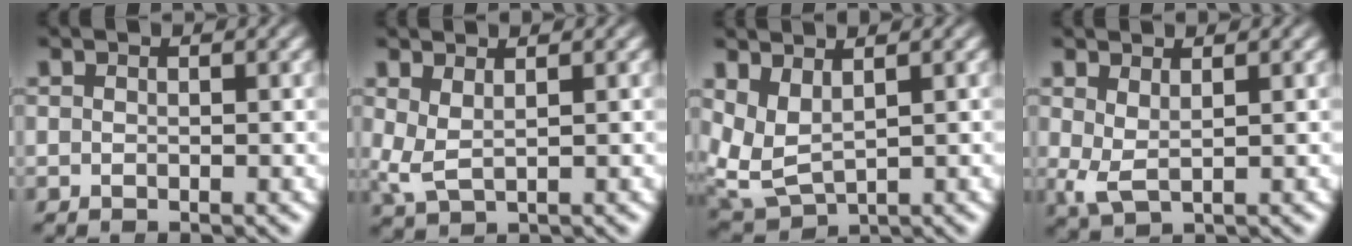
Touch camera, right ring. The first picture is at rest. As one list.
[{"total": 2.4, "force": [0.7, 1.6, 1.6], "torque": [-0.058, -0.022, 0.026]}, {"total": 6.4, "force": [0.8, 5.6, 3.1], "torque": [-0.114, -0.037, 0.031]}, {"total": 2.0, "force": [0.4, 0.9, 1.7], "torque": [-0.046, -0.023, 0.022]}]